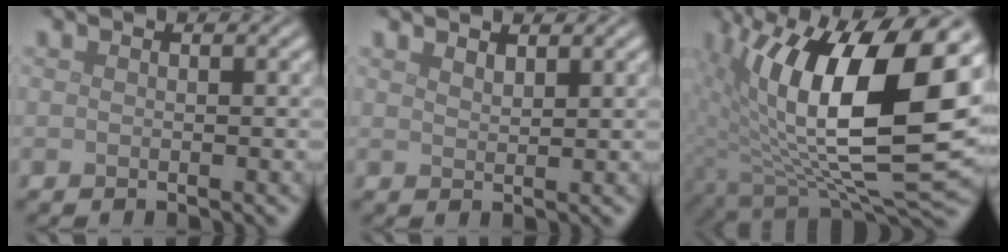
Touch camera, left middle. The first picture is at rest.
{"total": 1.3, "force": [1.2, 0.2, 0.3], "torque": [-0.005, -0.002, 0.021]}
{"total": 16.6, "force": [3.1, 7.3, 14.6], "torque": [-0.267, -0.015, 0.059]}